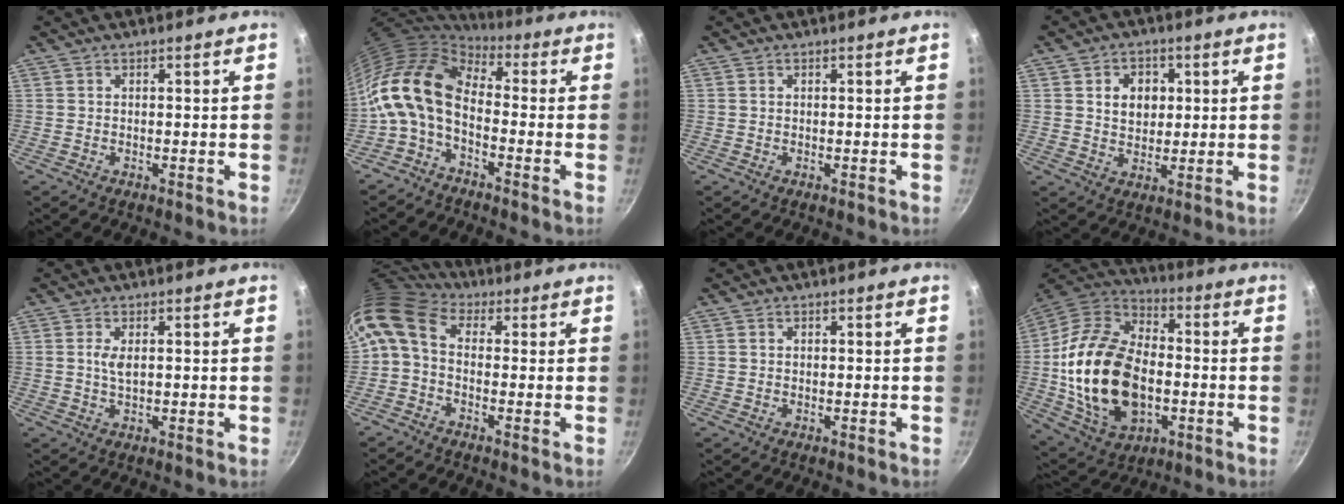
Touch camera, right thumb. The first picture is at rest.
{"total": 13.5, "force": [-1.9, 8.4, 10.4], "torque": [-0.190, 0.029, -0.057]}
{"total": 0.0}
{"total": 6.7, "force": [1.6, 5.2, 3.8], "torque": [-0.036, -0.003, 0.027]}
{"total": 2.9, "force": [0.5, 1.3, 2.5], "torque": [-0.042, -0.001, 0.010]}
{"total": 8.5, "force": [0.9, 5.9, 6.1], "torque": [-0.118, 0.027, -0.002]}
{"total": 0.5, "force": [0.3, 0.4, 0.2], "torque": [-0.003, 0.003, 0.004]}
{"total": 24.9, "force": [-2.7, 16.2, 18.8], "torque": [-0.336, 0.022, -0.043]}